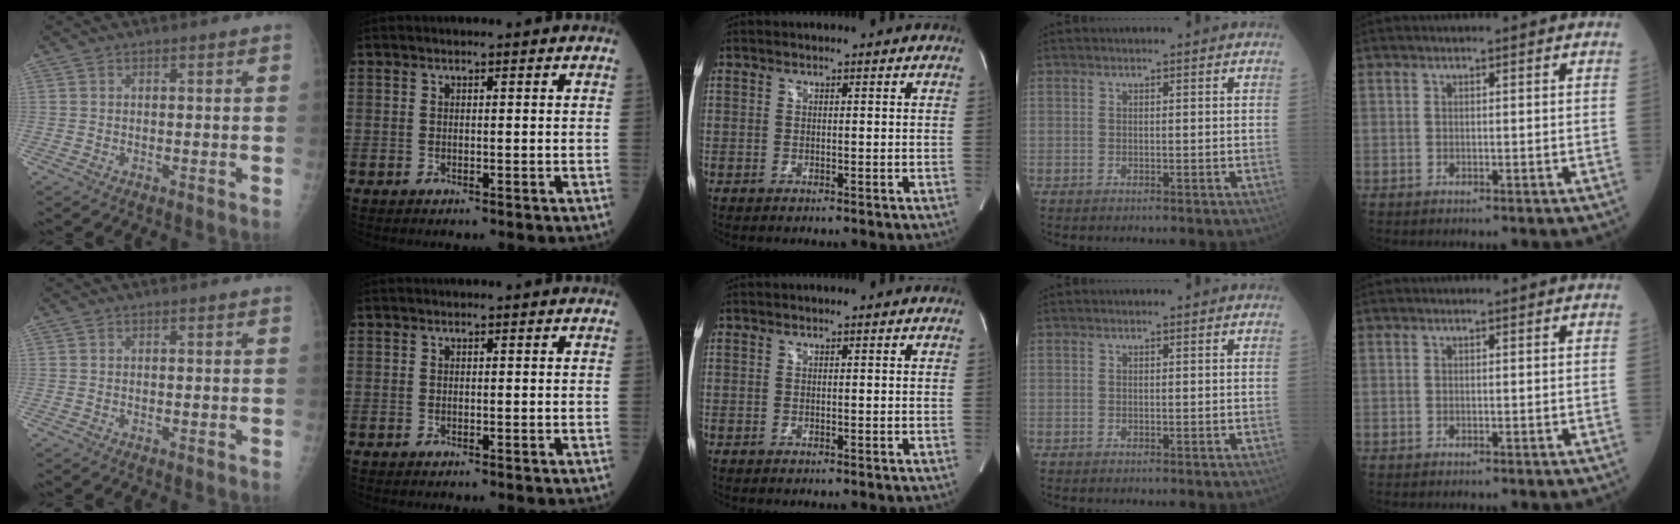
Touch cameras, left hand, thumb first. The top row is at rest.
{}